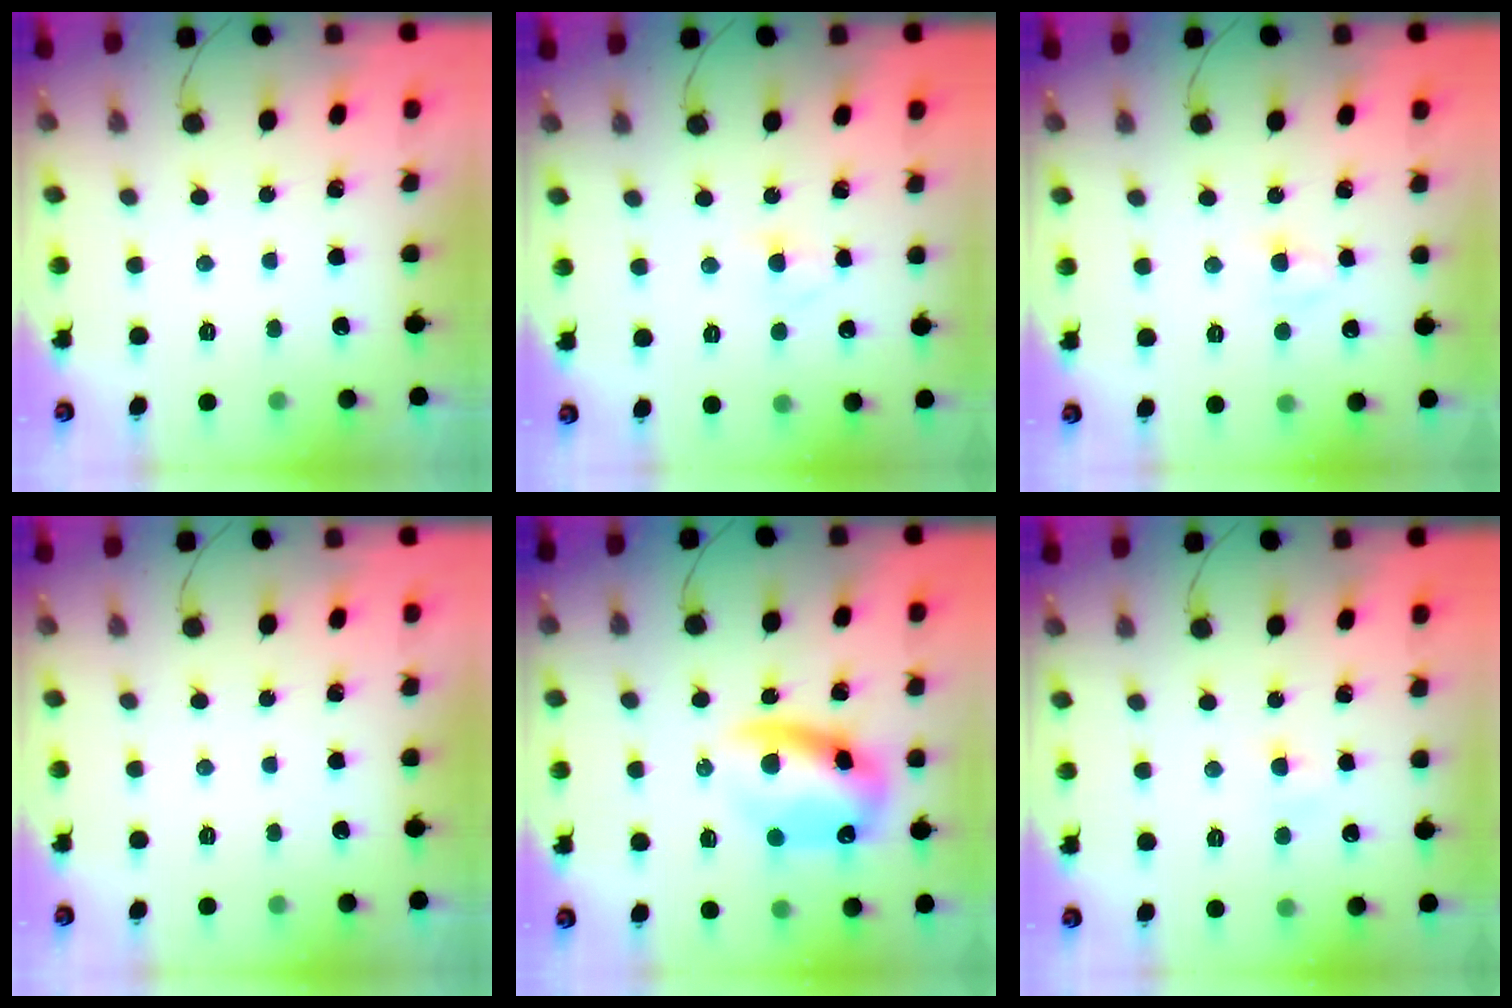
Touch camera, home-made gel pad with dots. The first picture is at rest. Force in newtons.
{"total": 2.5, "press": 2.3, "slide": 1.0}
{"total": 2.7, "press": 2.4, "slide": 1.2}
{"total": 0.0}
{"total": 12.9, "press": 12.4, "slide": 3.7}
{"total": 2.9, "press": 2.7, "slide": 1.1}